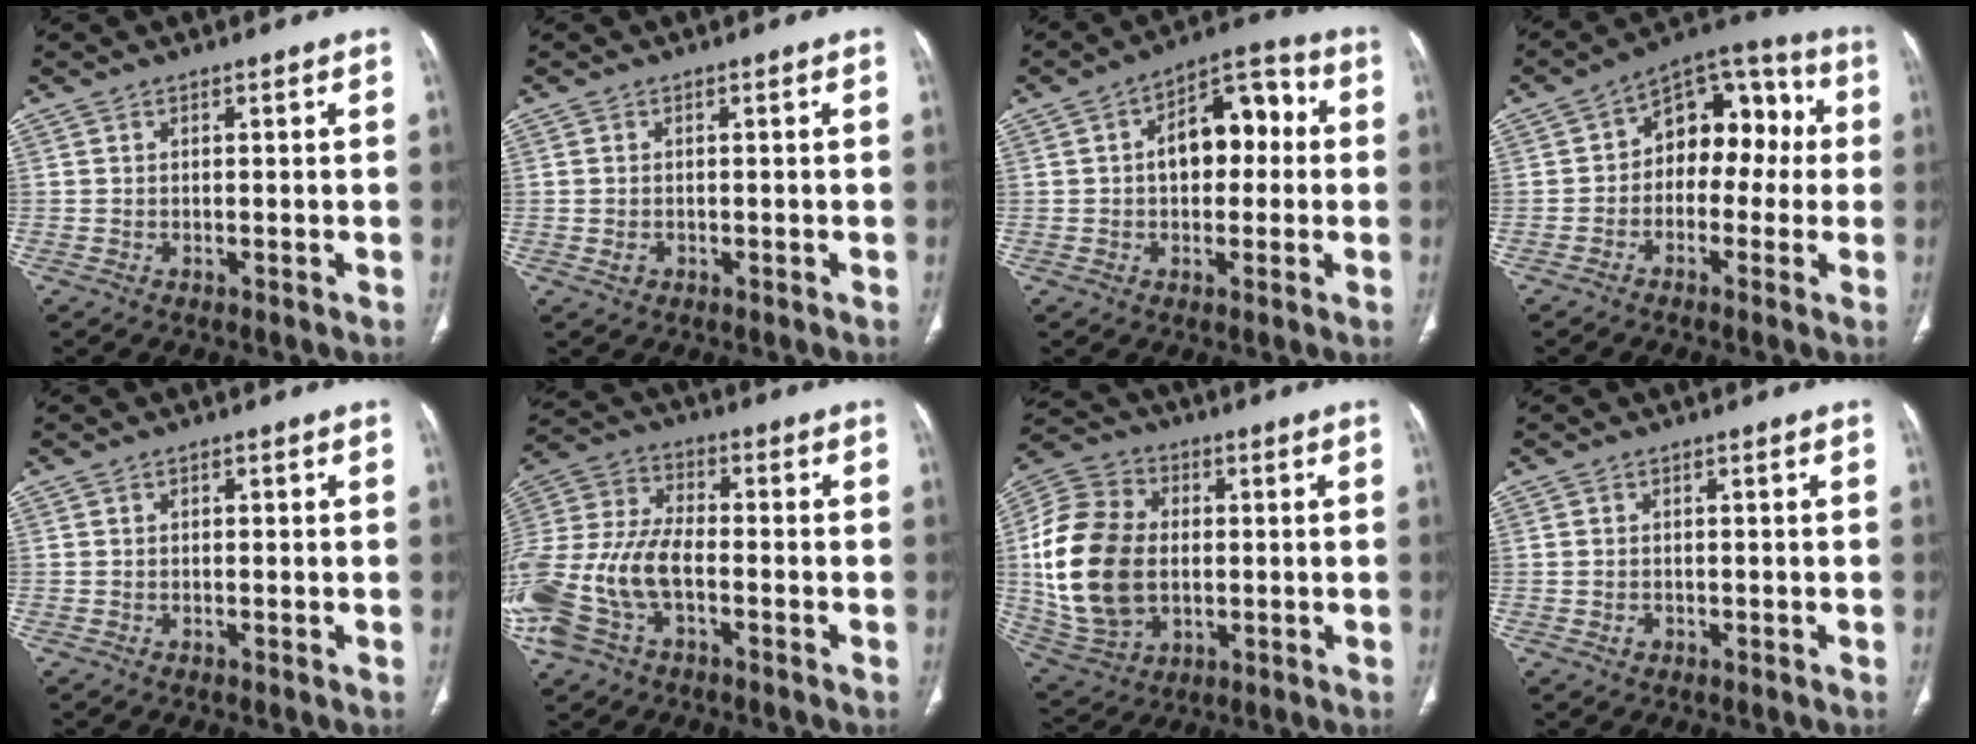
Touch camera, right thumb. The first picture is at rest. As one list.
[{"total": 1.4, "force": [-0.3, 1.2, 0.7], "torque": [-0.015, 0.004, -0.001]}, {"total": 12.2, "force": [1.0, 7.4, 9.6], "torque": [-0.110, 0.038, 0.008]}, {"total": 13.3, "force": [0.2, 8.9, 9.9], "torque": [-0.083, 0.051, -0.016]}, {"total": 0.6, "force": [0.1, 0.4, 0.5], "torque": [-0.008, 0.002, 0.001]}, {"total": 19.3, "force": [-5.6, 11.2, 14.8], "torque": [-0.351, 0.024, -0.102]}, {"total": 21.3, "force": [0.2, 15.1, 15.0], "torque": [-0.294, 0.007, 0.017]}, {"total": 1.3, "force": [-0.3, 1.1, 0.6], "torque": [-0.011, 0.006, -0.002]}]